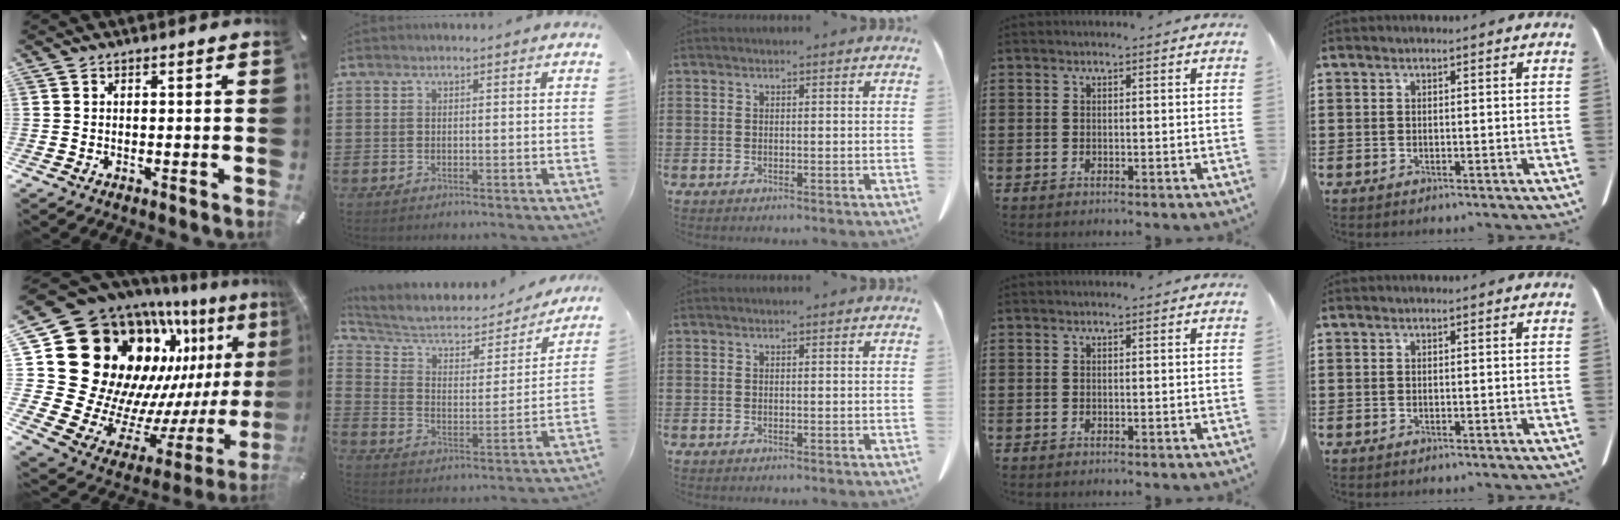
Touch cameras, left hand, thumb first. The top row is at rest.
{"thumb": {"total": 27.9, "force": [11.8, 20.3, 15.0], "torque": [-0.205, -0.169, 0.281]}, "index": {"total": 6.0, "force": [4.5, 2.7, 2.8], "torque": [-0.081, -0.027, 0.072]}}